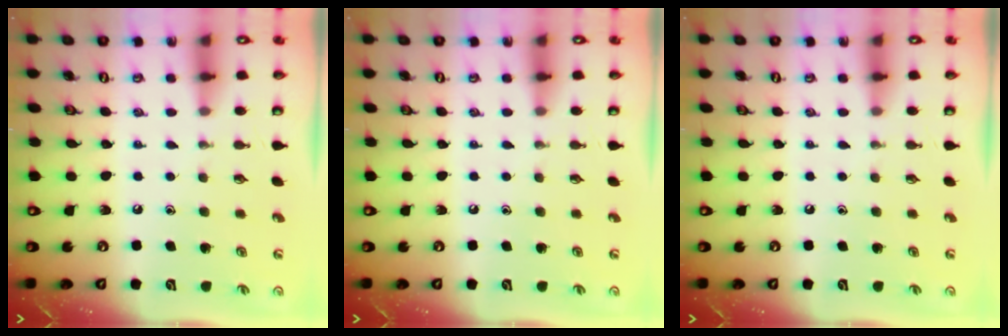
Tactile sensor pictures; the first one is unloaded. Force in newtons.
{"total": 0.0}
{"total": 0.0}